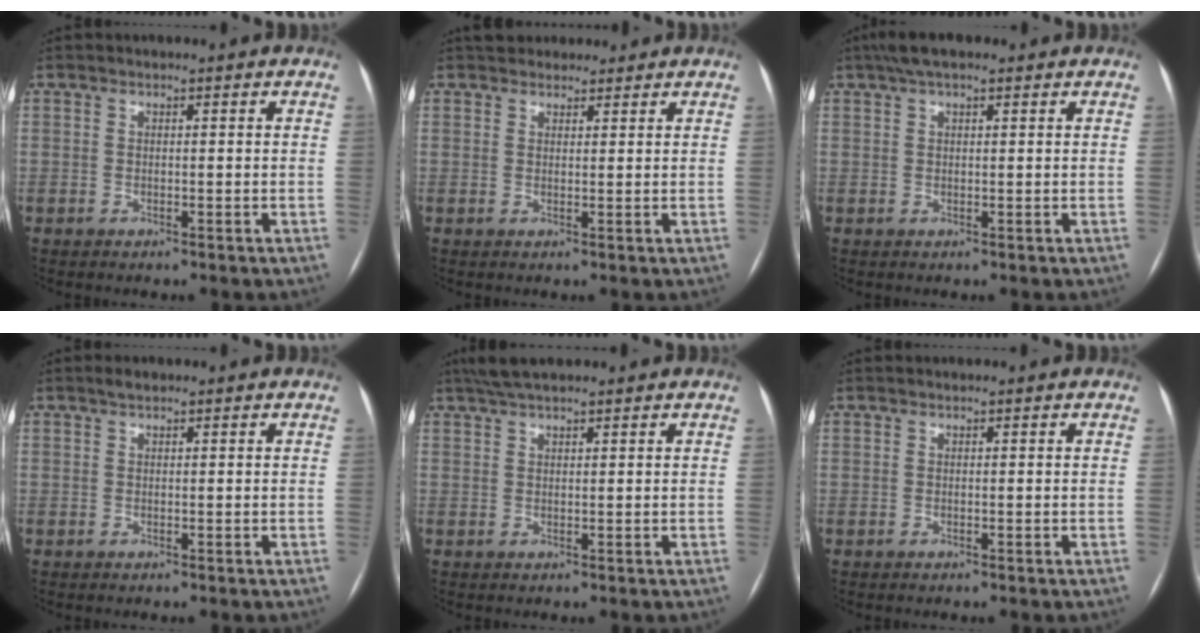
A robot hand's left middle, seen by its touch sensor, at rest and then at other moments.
{"total": 5.5, "force": [4.8, 2.2, 1.2], "torque": [-0.006, 0.027, 0.070]}
{"total": 5.1, "force": [3.6, 1.4, 3.4], "torque": [-0.065, 0.034, 0.062]}
{"total": 1.0, "force": [0.8, 0.4, 0.5], "torque": [-0.013, 0.007, 0.014]}
{"total": 5.0, "force": [4.2, 0.8, 2.7], "torque": [-0.051, 0.028, 0.076]}
{"total": 0.0}